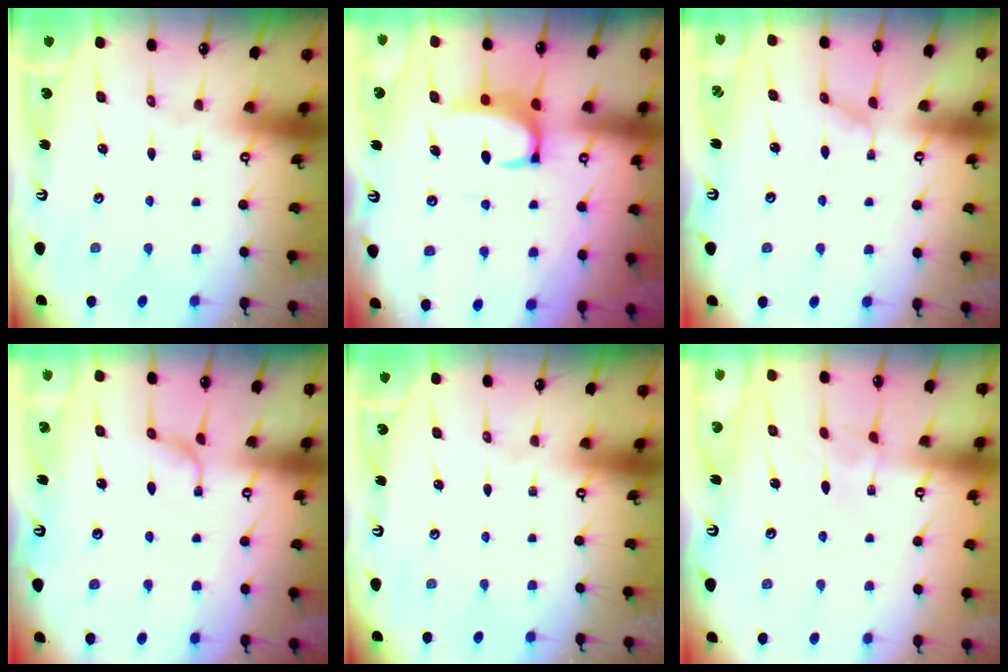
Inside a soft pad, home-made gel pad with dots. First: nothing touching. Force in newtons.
{"total": 3.9, "press": 3.9, "slide": 0.3}
{"total": 0.7, "press": 0.4, "slide": 0.6}
{"total": 1.4, "press": 1.4, "slide": 0.4}
{"total": 0.0}
{"total": 2.8, "press": 2.8, "slide": 0.3}